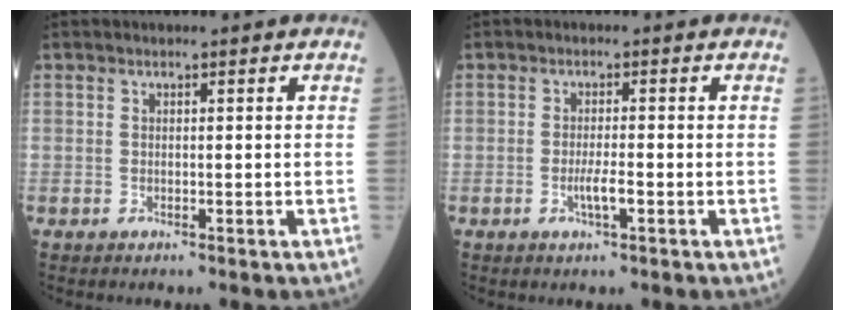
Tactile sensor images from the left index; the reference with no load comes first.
{"total": 2.3, "force": [-1.0, 0.1, 2.1], "torque": [-0.040, 0.000, -0.018]}